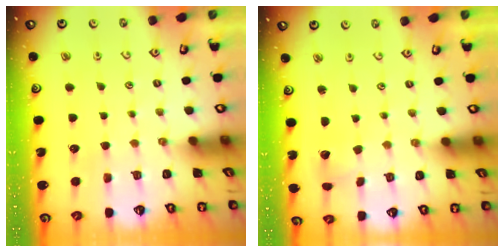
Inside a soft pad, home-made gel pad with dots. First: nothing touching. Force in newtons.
{"total": 1.4, "press": 1.3, "slide": 0.2}